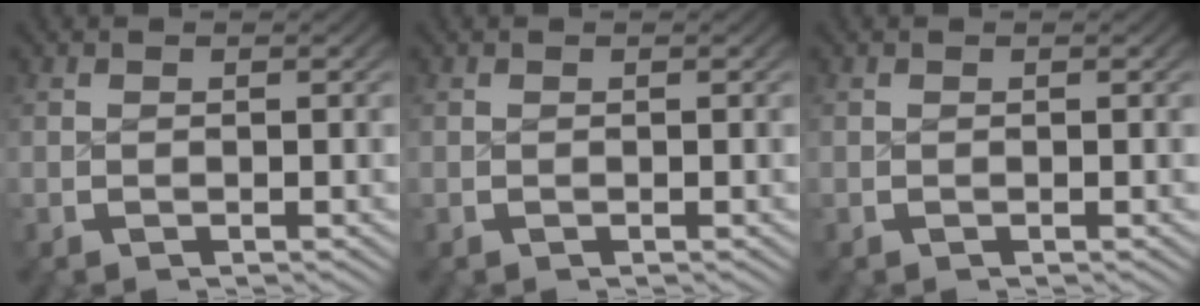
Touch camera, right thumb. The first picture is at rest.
{"total": 0.0}
{"total": 0.0}